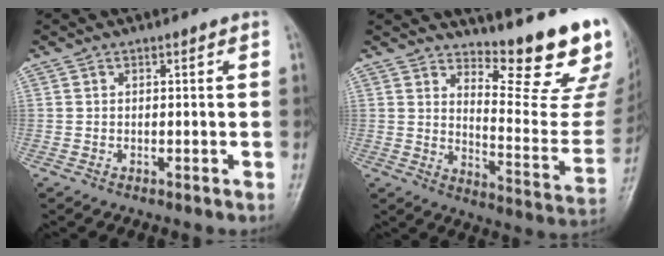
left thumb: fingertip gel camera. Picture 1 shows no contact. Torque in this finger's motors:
{"motor_torque": [0.53, -0.19, 0.12, -0.76, 0.09]}